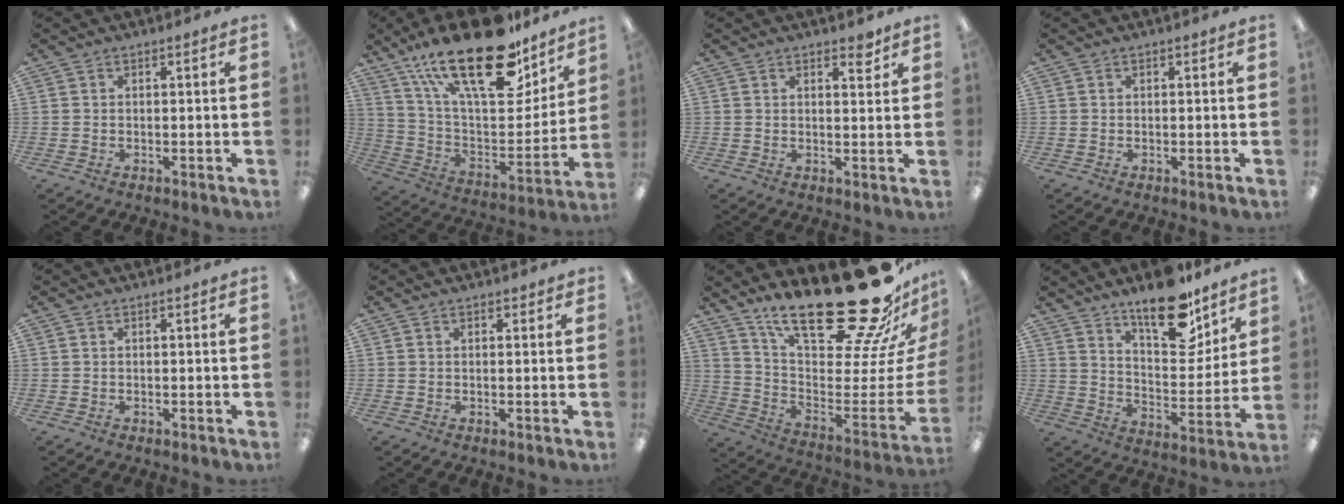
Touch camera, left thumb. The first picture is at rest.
{"total": 29.0, "force": [18.6, 11.9, 18.8], "torque": [-0.303, -0.110, 0.318]}
{"total": 3.1, "force": [2.3, 1.4, 1.6], "torque": [-0.010, -0.010, 0.036]}
{"total": 0.0}
{"total": 0.0}
{"total": 0.8, "force": [0.5, 0.6, 0.3], "torque": [0.001, -0.001, 0.008]}
{"total": 33.7, "force": [23.5, 11.4, 21.3], "torque": [-0.281, -0.184, 0.416]}
{"total": 17.2, "force": [13.3, 6.6, 8.7], "torque": [-0.124, -0.089, 0.228]}